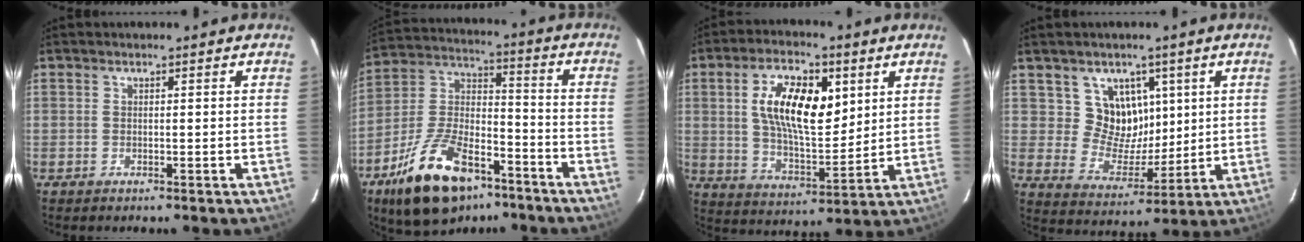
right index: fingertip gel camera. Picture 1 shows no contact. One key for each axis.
{"total": 20.3, "fx": -12.4, "fy": 9.8, "fz": 12.7, "tx": -0.252, "ty": 0.007, "tz": -0.207}
{"total": 14.2, "fx": 4.5, "fy": 6.5, "fz": 11.8, "tx": -0.213, "ty": 0.009, "tz": 0.084}
{"total": 9.1, "fx": 4.0, "fy": 7.7, "fz": 2.7, "tx": -0.047, "ty": -0.008, "tz": 0.082}